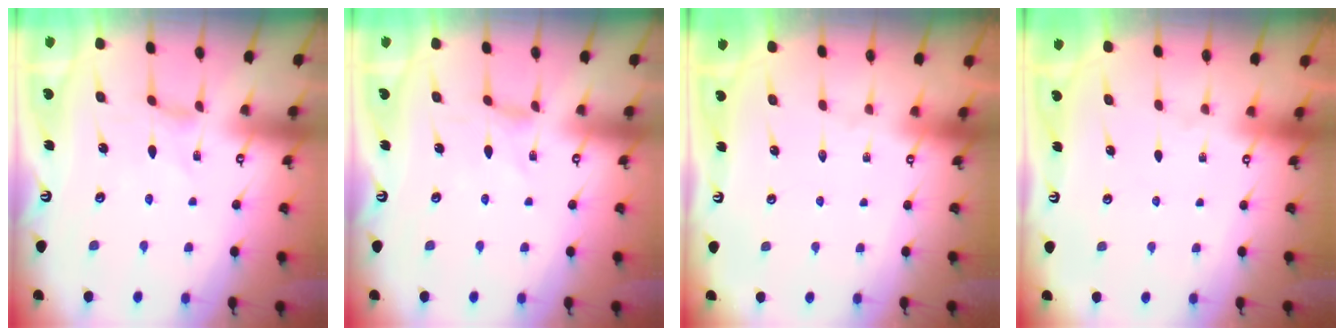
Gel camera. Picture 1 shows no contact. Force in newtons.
{"total": 0.0}
{"total": 0.0}
{"total": 0.0}